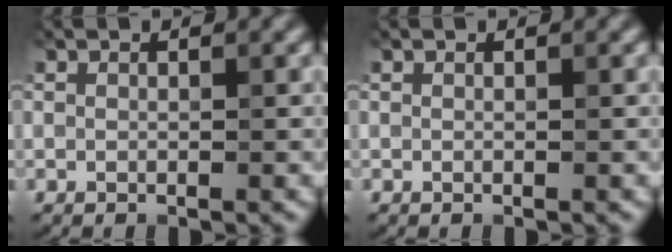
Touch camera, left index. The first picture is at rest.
{"total": 0.0}